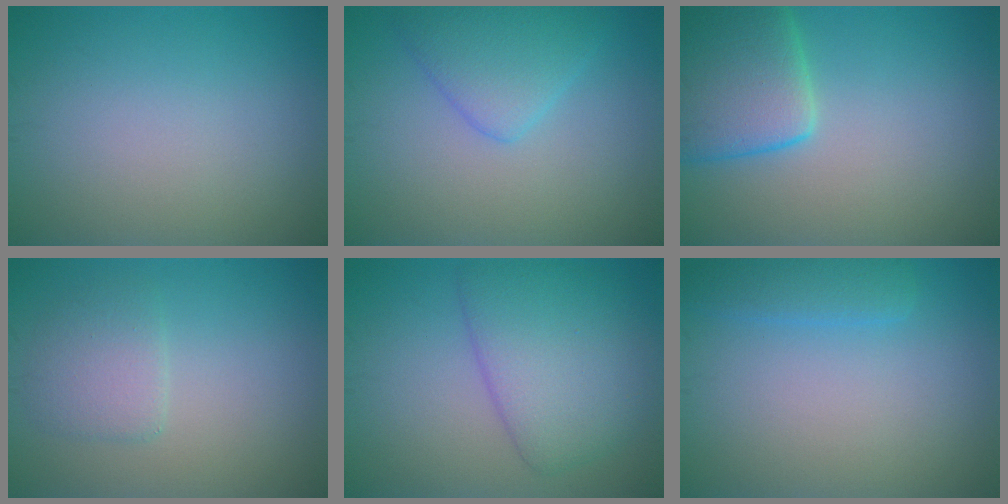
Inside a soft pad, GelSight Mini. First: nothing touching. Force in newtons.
{"total": 3.6, "press": 3.6, "slide": 0.1}
{"total": 6.9, "press": 6.9, "slide": 0.3}
{"total": 2.5, "press": 2.5, "slide": 0.2}
{"total": 5.9, "press": 5.9, "slide": 0.3}
{"total": 2.2, "press": 2.2, "slide": 0.1}